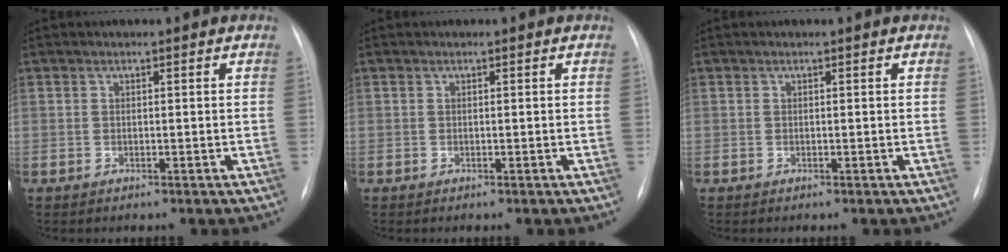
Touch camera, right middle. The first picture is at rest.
{"total": 0.0}
{"total": 0.0}